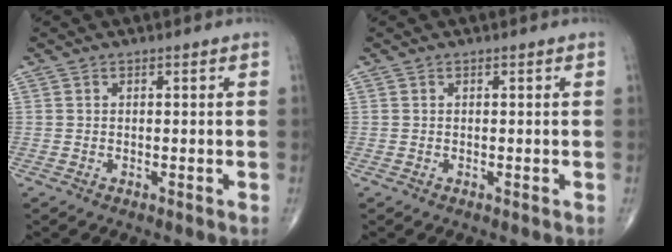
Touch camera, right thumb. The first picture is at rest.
{"total": 0.0}